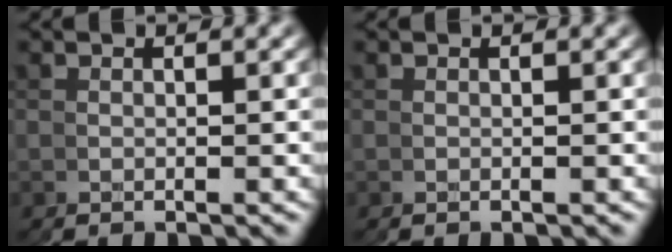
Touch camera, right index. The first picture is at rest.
{"total": 0.0}